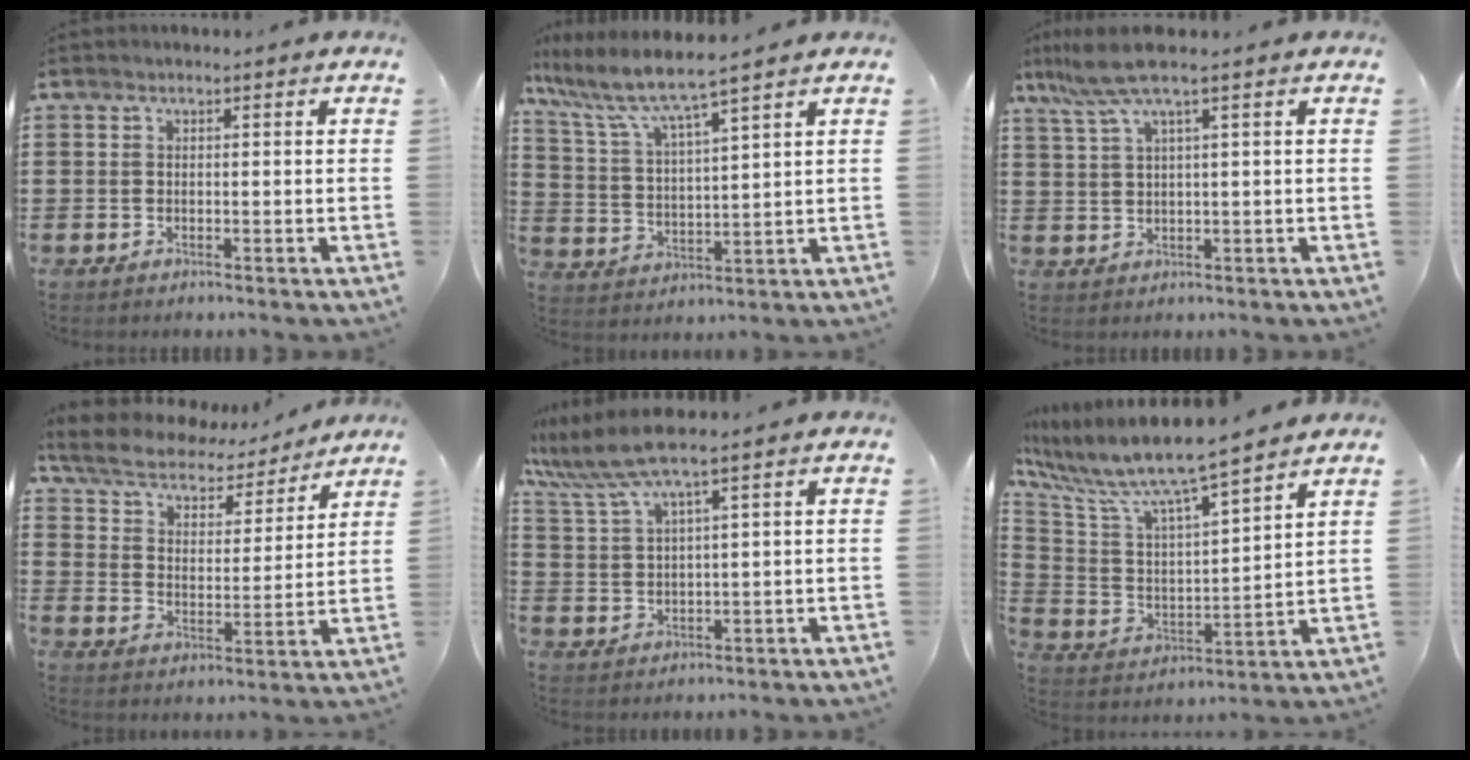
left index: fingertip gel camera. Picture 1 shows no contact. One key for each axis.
{"total": 6.0, "fx": 5.1, "fy": 0.2, "fz": 3.2, "tx": -0.089, "ty": -0.033, "tz": 0.080}
{"total": 5.2, "fx": 2.8, "fy": 0.1, "fz": 4.4, "tx": -0.108, "ty": -0.007, "tz": 0.044}
{"total": 5.6, "fx": 5.2, "fy": 1.4, "fz": 1.5, "tx": -0.056, "ty": -0.032, "tz": 0.086}
{"total": 6.5, "fx": 4.8, "fy": 0.4, "fz": 4.4, "tx": -0.109, "ty": -0.010, "tz": 0.082}
{"total": 8.8, "fx": 7.6, "fy": 0.6, "fz": 4.3, "tx": -0.120, "ty": -0.056, "tz": 0.125}